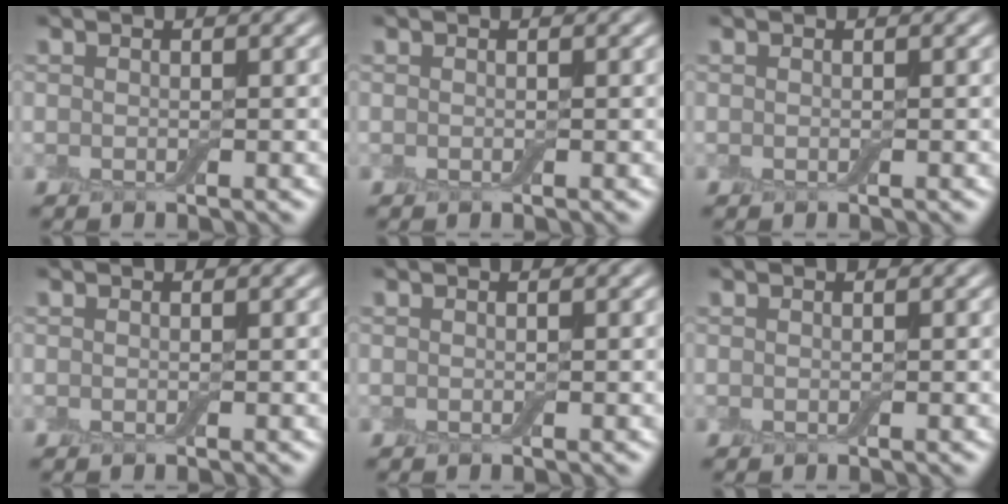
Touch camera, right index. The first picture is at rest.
{"total": 0.0}
{"total": 0.0}
{"total": 0.0}
{"total": 0.0}
{"total": 0.0}